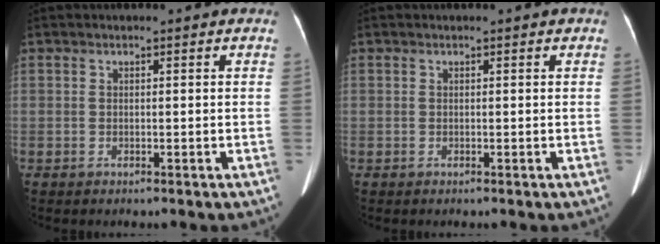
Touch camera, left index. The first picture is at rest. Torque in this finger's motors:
{"motor_torque": [0.13, -0.06, 0.05, 0.01]}